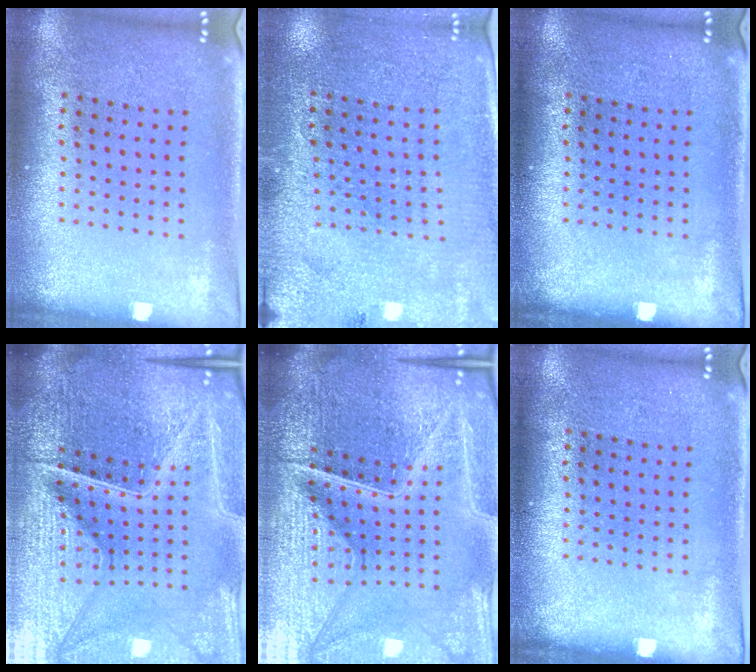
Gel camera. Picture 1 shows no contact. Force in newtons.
{"total": 2.8, "press": 2.8, "slide": 0.5}
{"total": 0.0}
{"total": 6.8, "press": 6.0, "slide": 3.1}
{"total": 6.8, "press": 6.0, "slide": 3.1}
{"total": 0.0}